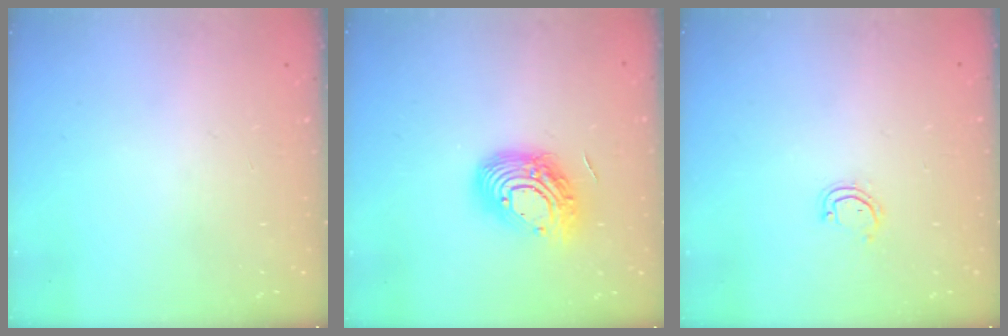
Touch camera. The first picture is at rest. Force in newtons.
{"total": 14.8, "press": 14.7, "slide": 1.0}
{"total": 3.4, "press": 3.4, "slide": 0.2}